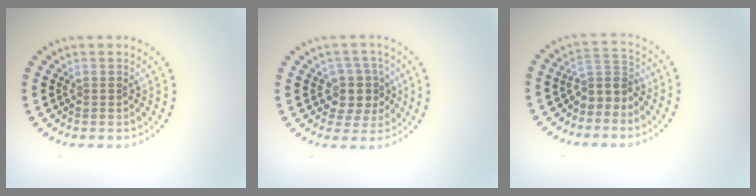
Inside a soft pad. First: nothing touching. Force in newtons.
{"total": 3.2, "press": 2.8, "slide": 1.6}
{"total": 2.9, "press": 2.1, "slide": 1.9}